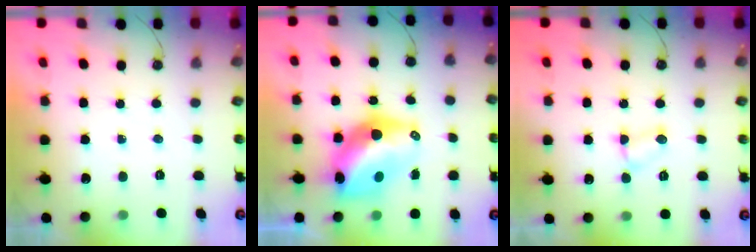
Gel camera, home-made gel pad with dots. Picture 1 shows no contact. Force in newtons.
{"total": 12.9, "press": 12.8, "slide": 1.0}
{"total": 4.9, "press": 4.9, "slide": 0.5}